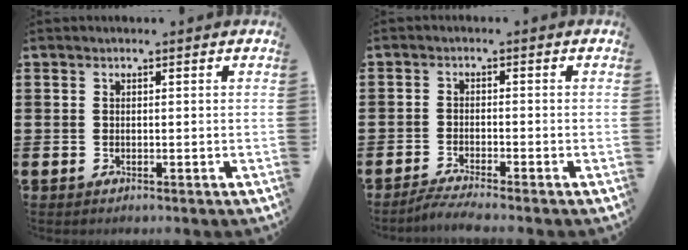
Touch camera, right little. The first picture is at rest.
{"total": 2.0, "force": [-1.7, -0.1, 1.1], "torque": [-0.017, 0.002, -0.032]}